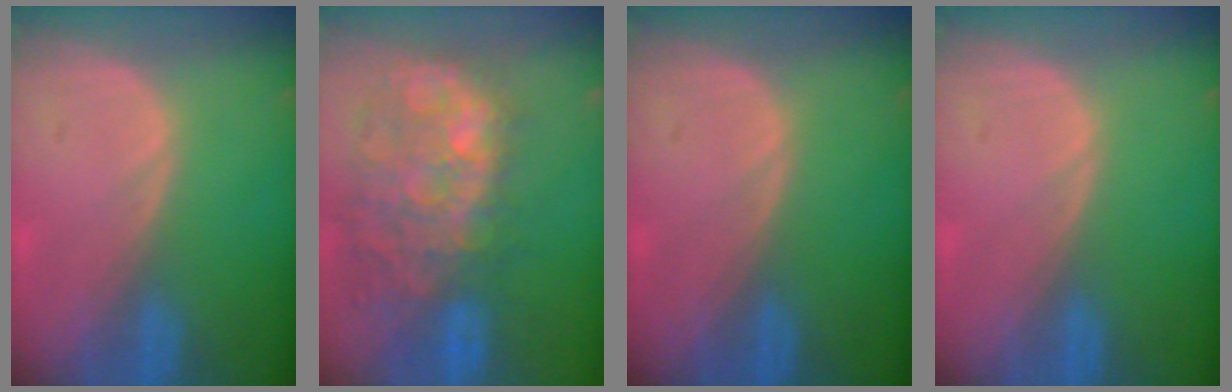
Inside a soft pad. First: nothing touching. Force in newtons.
{"total": 12.4, "press": 11.3, "slide": 5.1}
{"total": 0.0}
{"total": 0.0}